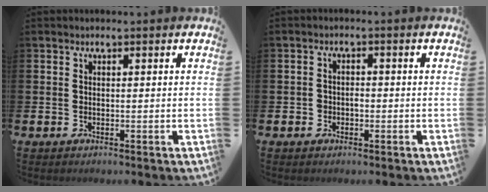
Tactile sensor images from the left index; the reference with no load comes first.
{"total": 1.5, "force": [-0.5, 1.3, 0.7], "torque": [-0.003, 0.001, -0.015]}